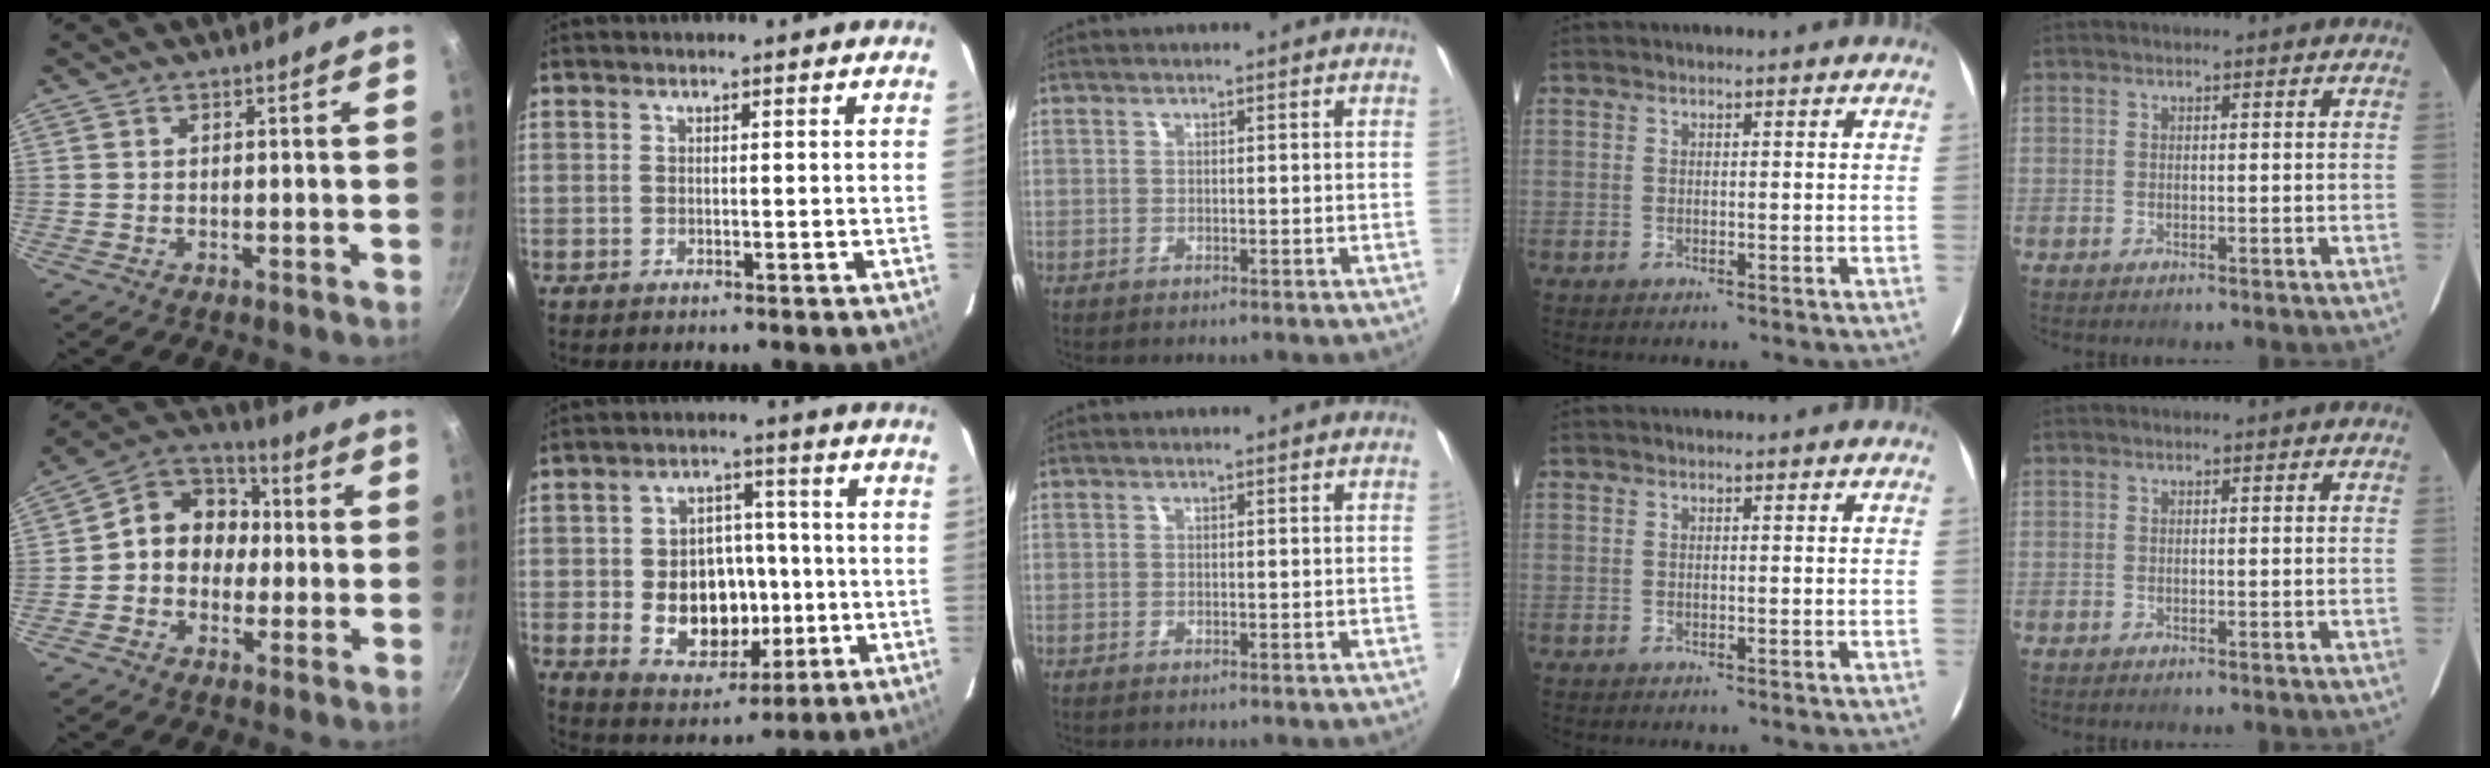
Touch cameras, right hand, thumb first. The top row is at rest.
{"thumb": {"total": 11.3, "force": [-0.1, 9.6, 5.9], "torque": [-0.045, 0.036, -0.027]}, "index": {"total": 12.9, "force": [-2.0, 9.8, 8.2], "torque": [-0.169, 0.012, -0.007]}}